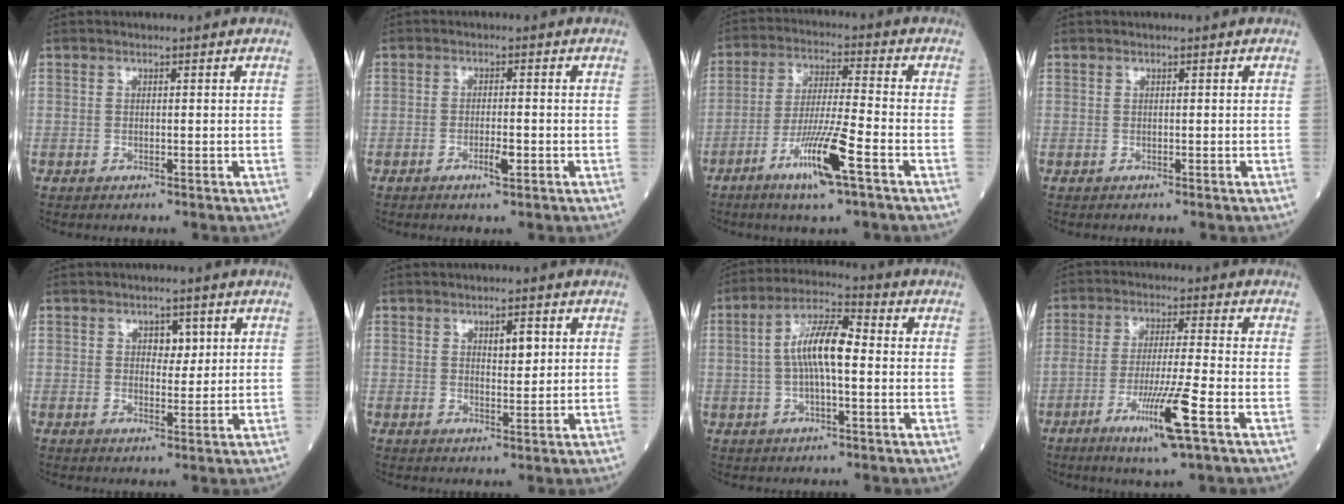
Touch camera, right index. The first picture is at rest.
{"total": 2.4, "force": [-1.0, 0.5, 2.1], "torque": [-0.036, 0.000, -0.016]}
{"total": 10.4, "force": [-5.3, 0.0, 8.9], "torque": [-0.172, -0.014, -0.098]}
{"total": 0.0}
{"total": 2.9, "force": [1.1, 1.8, 2.0], "torque": [-0.020, 0.002, 0.014]}
{"total": 3.0, "force": [1.1, 1.0, 2.5], "torque": [-0.039, -0.002, 0.018]}
{"total": 8.9, "force": [0.2, 2.2, 8.6], "torque": [-0.167, 0.023, -0.001]}
{"total": 9.5, "force": [-4.4, -0.7, 8.4], "torque": [-0.156, -0.021, -0.080]}